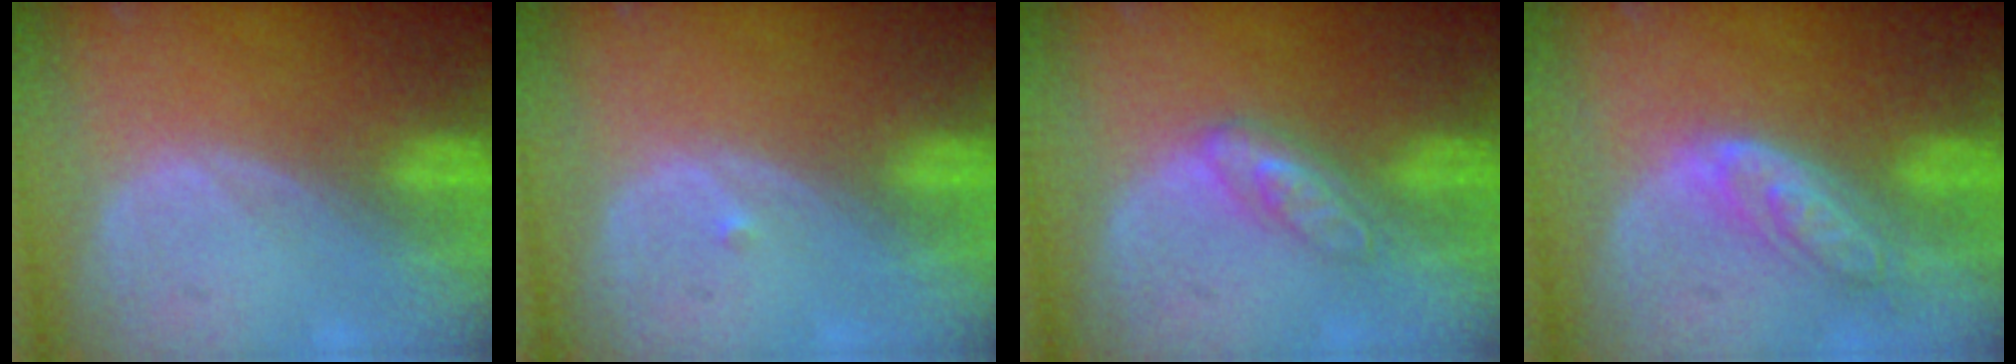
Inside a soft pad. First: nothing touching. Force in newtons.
{"total": 0.5, "press": 0.4, "slide": 0.3}
{"total": 4.4, "press": 4.0, "slide": 2.0}
{"total": 6.2, "press": 5.5, "slide": 2.8}